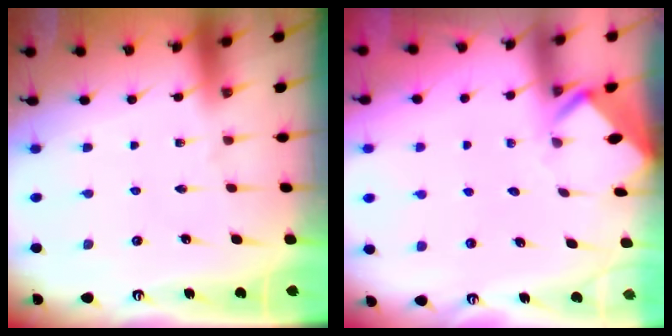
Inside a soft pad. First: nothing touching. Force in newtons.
{"total": 3.4, "press": 3.4, "slide": 0.3}